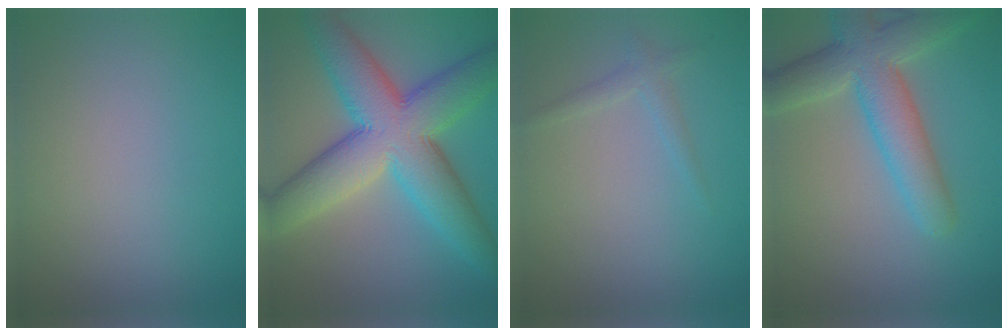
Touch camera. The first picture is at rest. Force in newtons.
{"total": 11.8, "press": 11.8, "slide": 0.3}
{"total": 1.2, "press": 1.2, "slide": 0.0}
{"total": 6.7, "press": 6.7, "slide": 0.3}